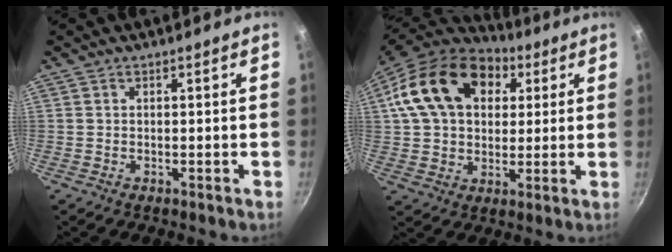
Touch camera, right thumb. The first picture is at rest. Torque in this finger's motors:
{"motor_torque": [0.81, 4.20, 0.88, -0.67, 0.21]}